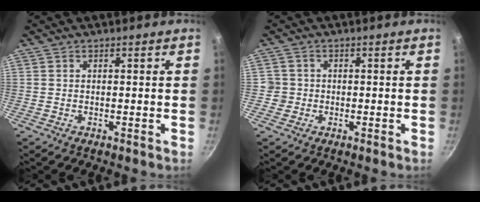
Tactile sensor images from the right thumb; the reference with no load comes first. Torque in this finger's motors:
{"motor_torque": [-0.21, 0.04, 0.25, 0.11, 0.00]}